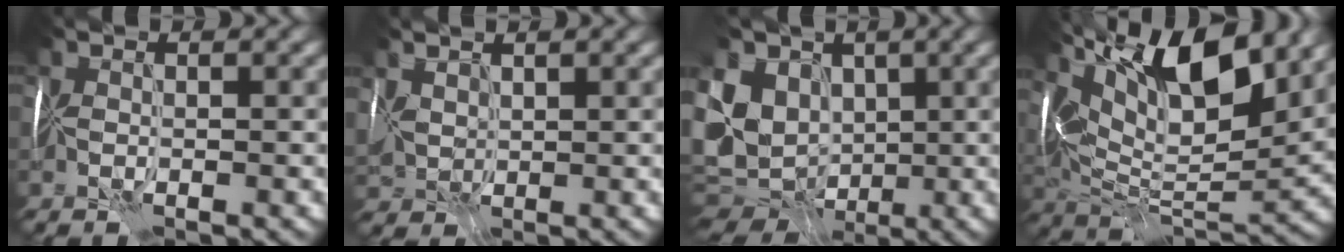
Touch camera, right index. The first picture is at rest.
{"total": 2.3, "force": [1.6, 1.4, 1.0], "torque": [-0.037, 0.011, 0.038]}
{"total": 10.7, "force": [1.1, 9.1, 5.6], "torque": [-0.136, 0.010, 0.025]}
{"total": 14.5, "force": [7.9, 5.6, 10.8], "torque": [-0.181, 0.019, 0.139]}